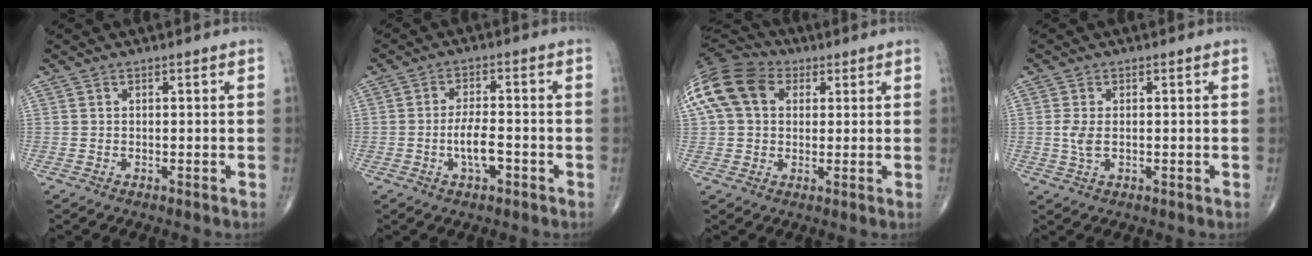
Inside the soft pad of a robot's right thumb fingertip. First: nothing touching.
{"total": 5.3, "force": [-1.8, 2.2, 4.5], "torque": [-0.077, 0.014, -0.032]}
{"total": 17.5, "force": [5.4, 12.8, 10.7], "torque": [-0.240, 0.046, 0.091]}
{"total": 3.1, "force": [-0.1, 1.7, 2.6], "torque": [-0.065, -0.002, -0.001]}